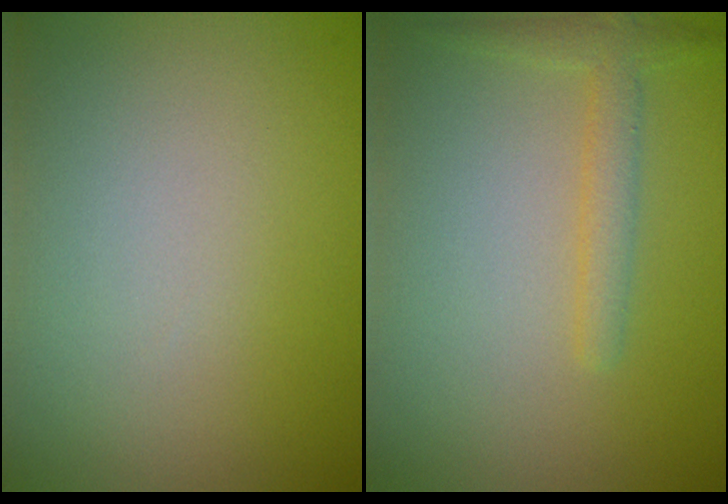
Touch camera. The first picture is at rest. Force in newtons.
{"total": 1.4, "press": 1.4, "slide": 0.1}